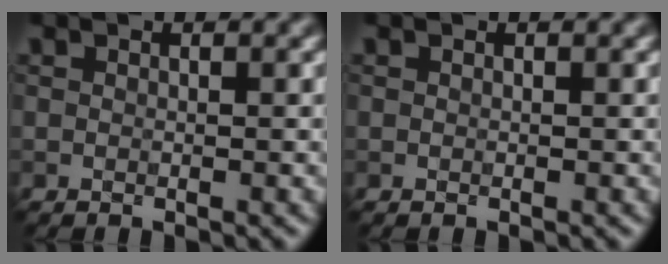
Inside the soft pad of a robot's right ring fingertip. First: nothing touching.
{"total": 0.0}